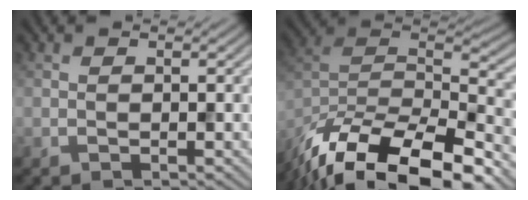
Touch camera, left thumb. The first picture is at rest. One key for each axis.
{"total": 18.3, "fx": -13.7, "fy": 6.8, "fz": 10.2, "tx": -0.218, "ty": -0.032, "tz": -0.209}